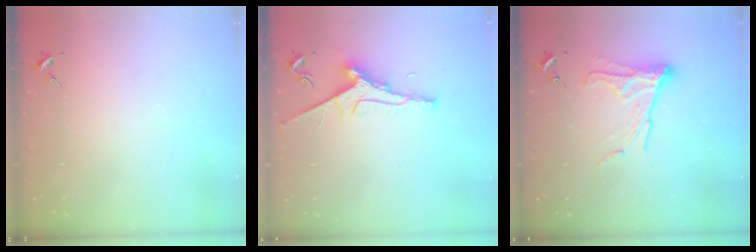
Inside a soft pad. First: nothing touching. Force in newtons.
{"total": 8.8, "press": 8.8, "slide": 0.6}
{"total": 11.7, "press": 11.7, "slide": 0.6}